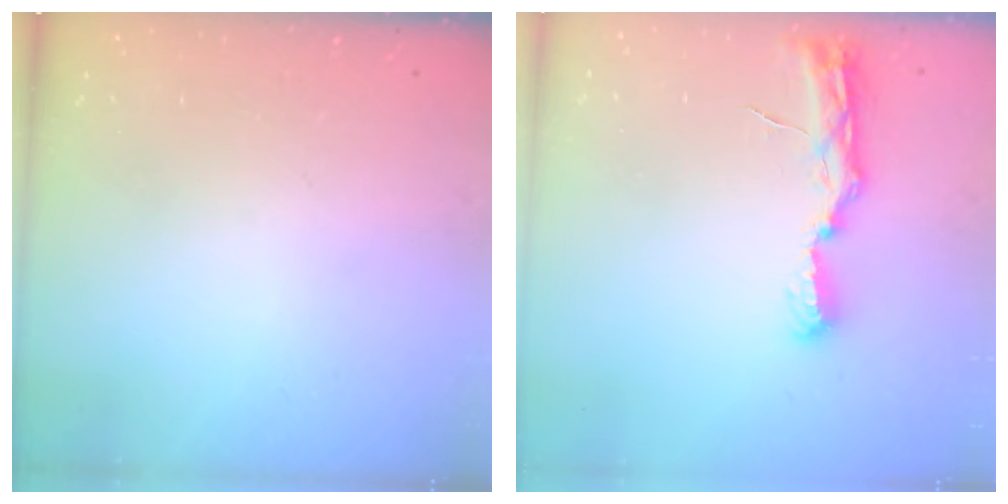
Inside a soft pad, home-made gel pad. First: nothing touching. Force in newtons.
{"total": 8.0, "press": 8.0, "slide": 0.8}